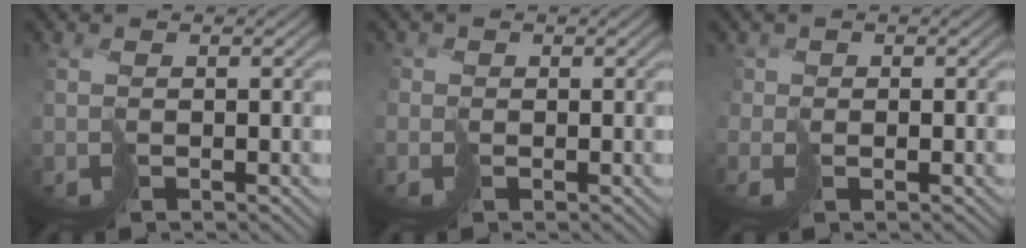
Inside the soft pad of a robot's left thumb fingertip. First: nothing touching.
{"total": 1.2, "force": [-0.3, 0.9, -0.7], "torque": [0.019, 0.002, -0.015]}
{"total": 0.9, "force": [0.3, 0.4, -0.8], "torque": [0.027, -0.002, 0.003]}